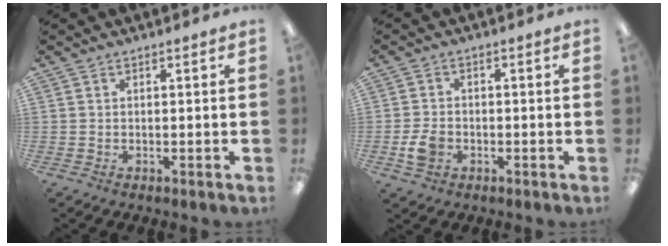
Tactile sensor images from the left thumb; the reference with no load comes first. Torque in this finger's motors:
{"motor_torque": [-0.21, 0.26, 0.33, 0.10, -0.01]}